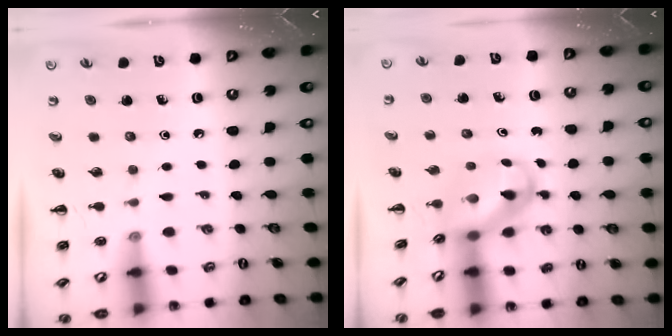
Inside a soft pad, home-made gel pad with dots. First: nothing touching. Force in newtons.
{"total": 4.6, "press": 4.6, "slide": 0.1}